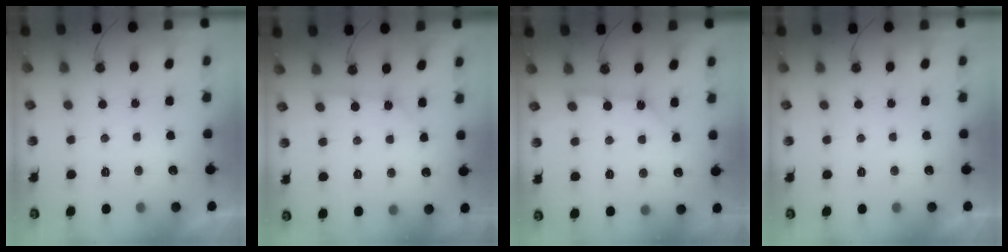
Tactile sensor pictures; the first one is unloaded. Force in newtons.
{"total": 2.8, "press": 2.8, "slide": 0.3}
{"total": 3.0, "press": 3.0, "slide": 0.3}
{"total": 0.0}